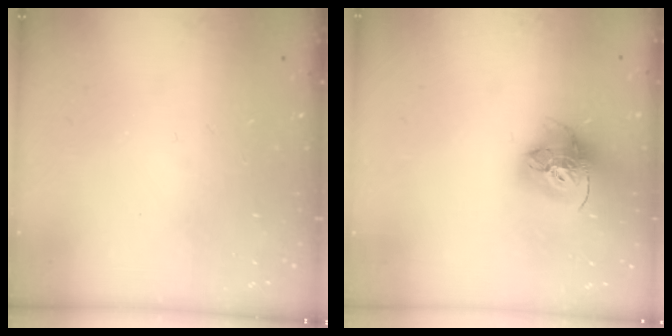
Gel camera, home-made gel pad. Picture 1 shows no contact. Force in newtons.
{"total": 18.0, "press": 17.9, "slide": 1.8}